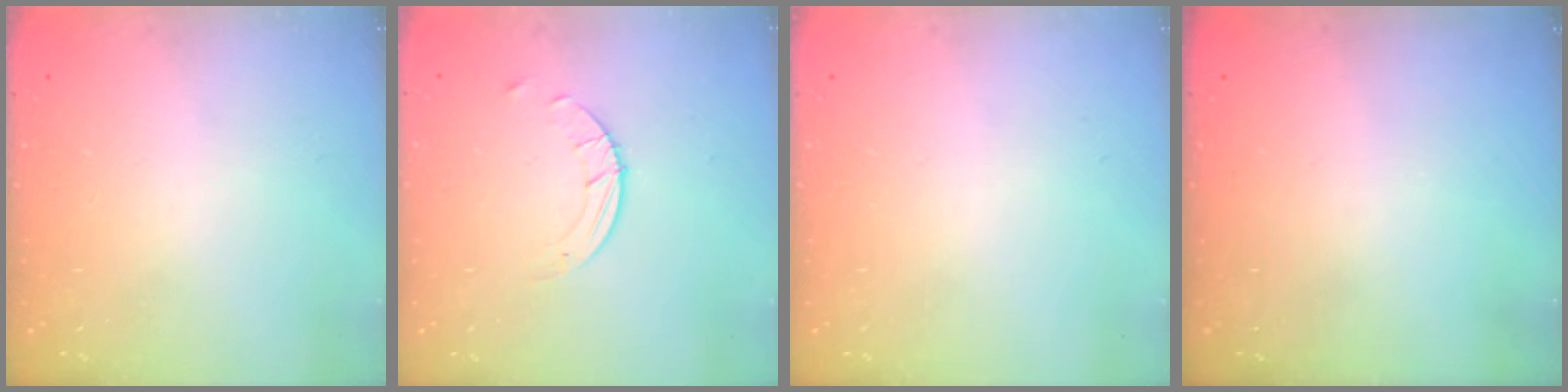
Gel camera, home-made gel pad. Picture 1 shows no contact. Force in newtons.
{"total": 2.7, "press": 2.7, "slide": 0.3}
{"total": 0.0}
{"total": 0.0}